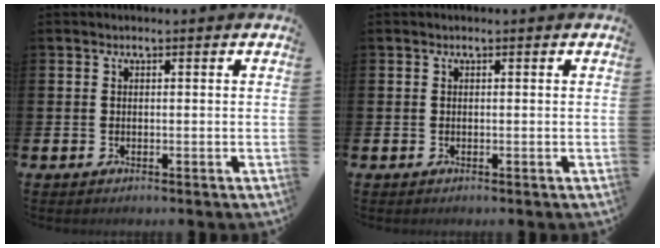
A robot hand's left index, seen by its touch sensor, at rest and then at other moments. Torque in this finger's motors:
{"motor_torque": [0.00, 0.00, 0.00, -0.01]}